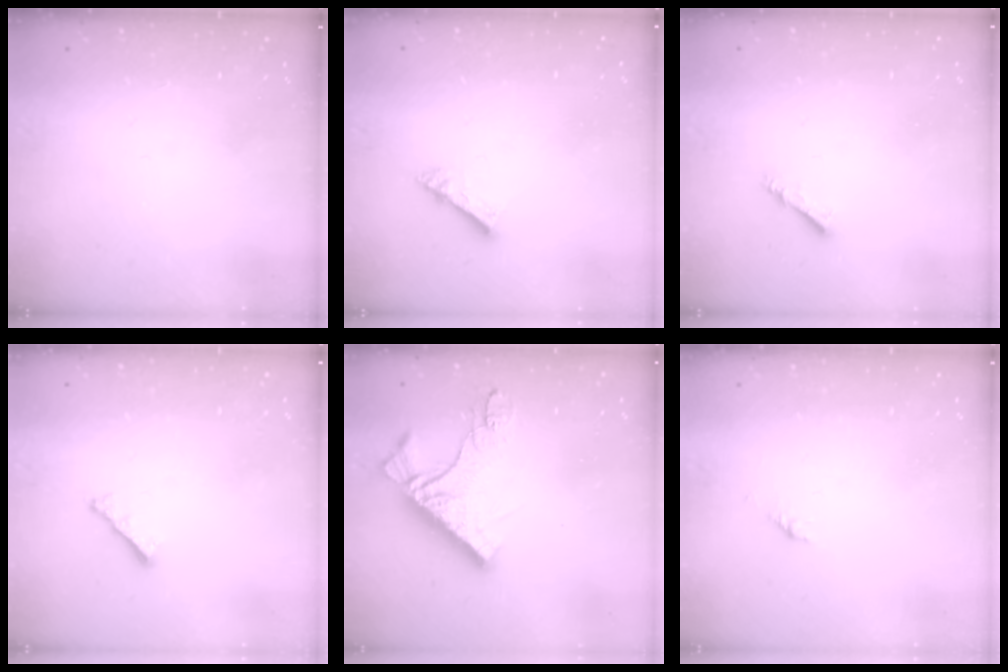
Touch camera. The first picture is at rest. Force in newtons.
{"total": 5.0, "press": 5.0, "slide": 0.3}
{"total": 3.0, "press": 2.9, "slide": 0.6}
{"total": 2.8, "press": 2.7, "slide": 0.6}
{"total": 12.3, "press": 12.2, "slide": 1.2}
{"total": 1.5, "press": 1.4, "slide": 0.5}